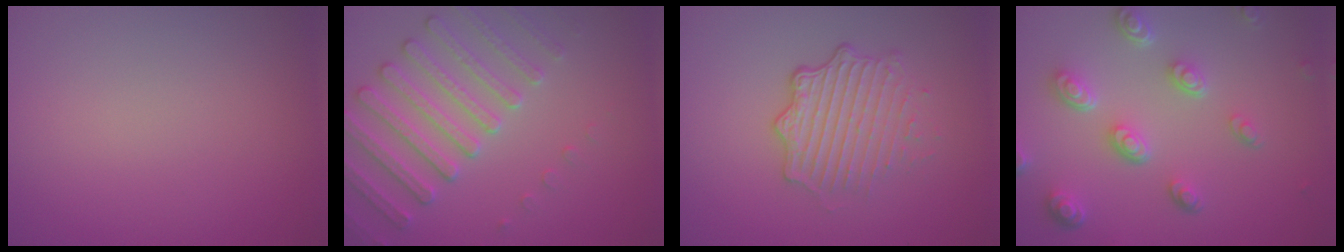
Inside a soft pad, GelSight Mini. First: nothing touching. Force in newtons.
{"total": 4.5, "press": 4.4, "slide": 0.8}
{"total": 4.8, "press": 3.3, "slide": 3.4}
{"total": 5.0, "press": 3.7, "slide": 3.3}